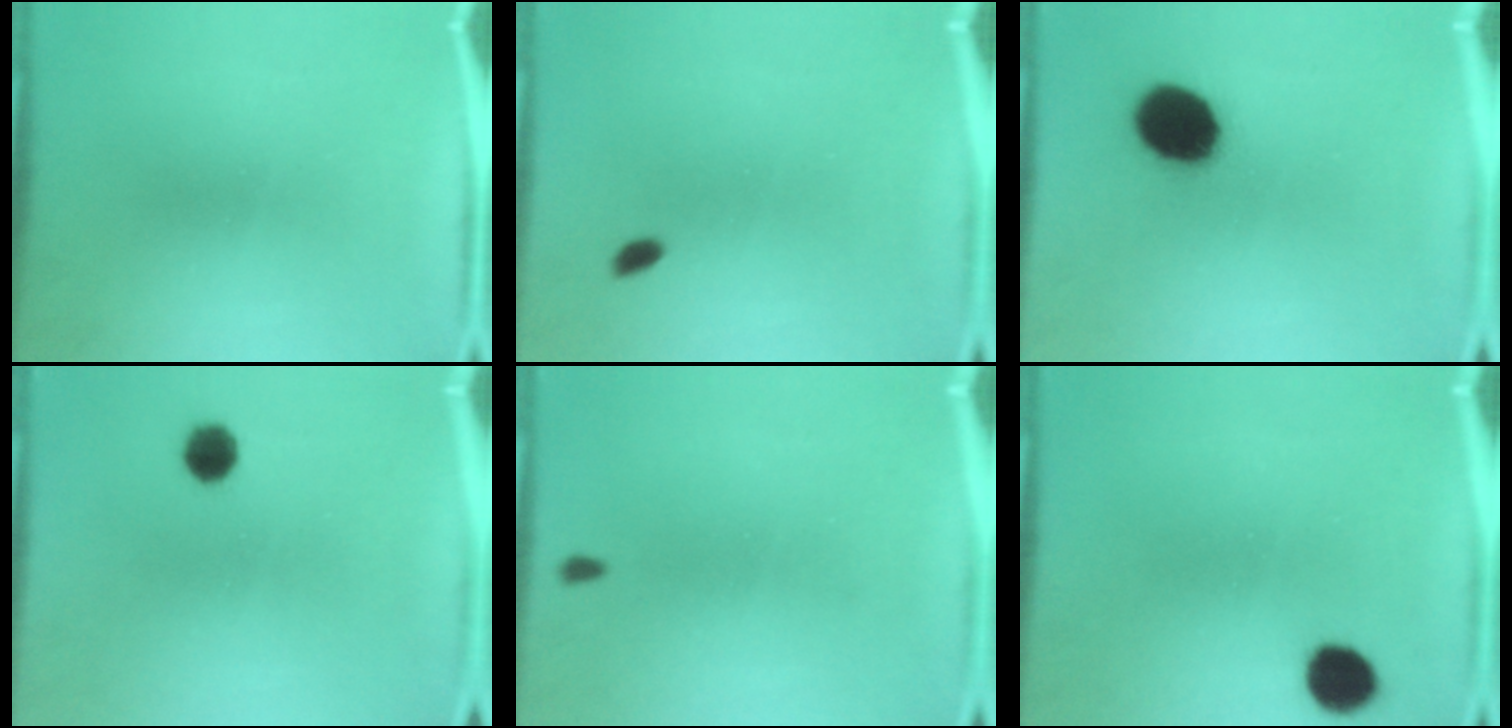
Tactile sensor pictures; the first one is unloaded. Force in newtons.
{"total": 1.4}
{"total": 14.8}
{"total": 4.3}
{"total": 0.8}
{"total": 6.4}